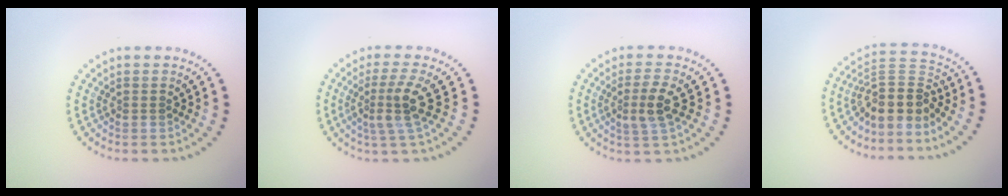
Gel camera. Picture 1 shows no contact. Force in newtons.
{"total": 3.3, "press": 2.3, "slide": 2.3}
{"total": 2.6, "press": 2.4, "slide": 1.0}
{"total": 4.1, "press": 3.4, "slide": 2.4}